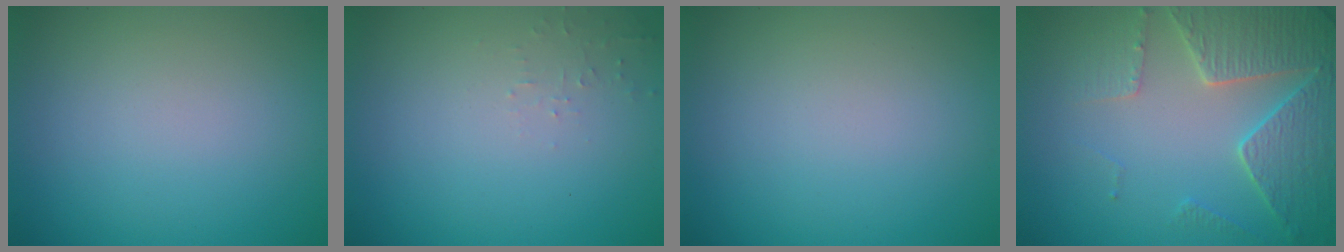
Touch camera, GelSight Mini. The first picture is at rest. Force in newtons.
{"total": 0.8, "press": 0.7, "slide": 0.1}
{"total": 0.0}
{"total": 5.0, "press": 4.5, "slide": 2.2}